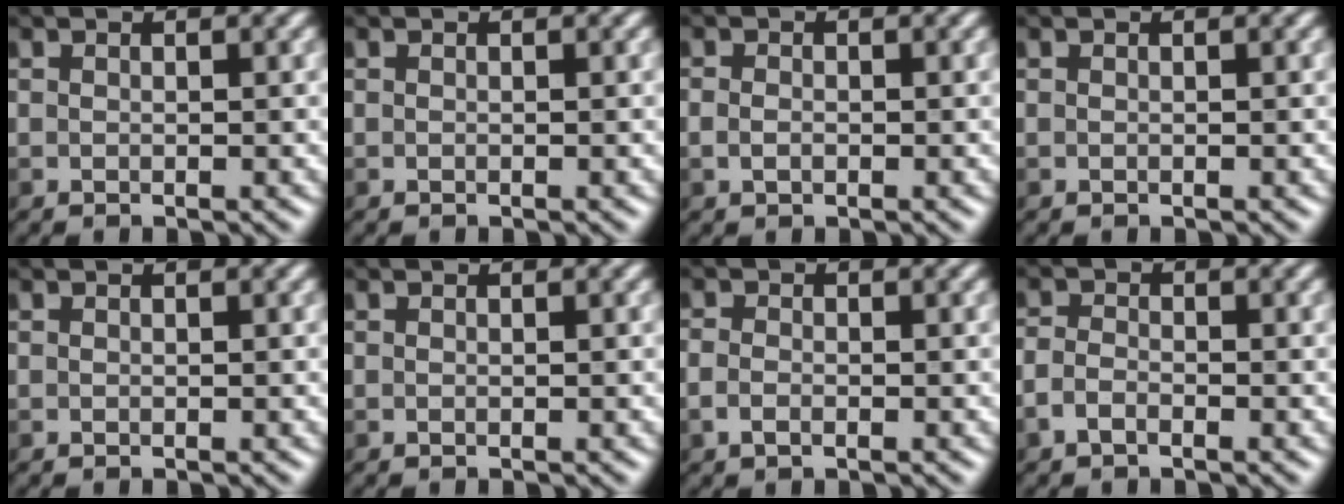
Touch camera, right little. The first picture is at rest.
{"total": 0.0}
{"total": 1.1, "force": [-0.3, 0.8, 0.7], "torque": [-0.016, -0.001, -0.008]}
{"total": 0.0}
{"total": 0.0}
{"total": 0.0}
{"total": 1.5, "force": [-0.7, 0.9, 1.0], "torque": [-0.021, 0.000, -0.017]}
{"total": 1.6, "force": [-1.1, 0.7, 1.0], "torque": [-0.020, 0.002, -0.025]}